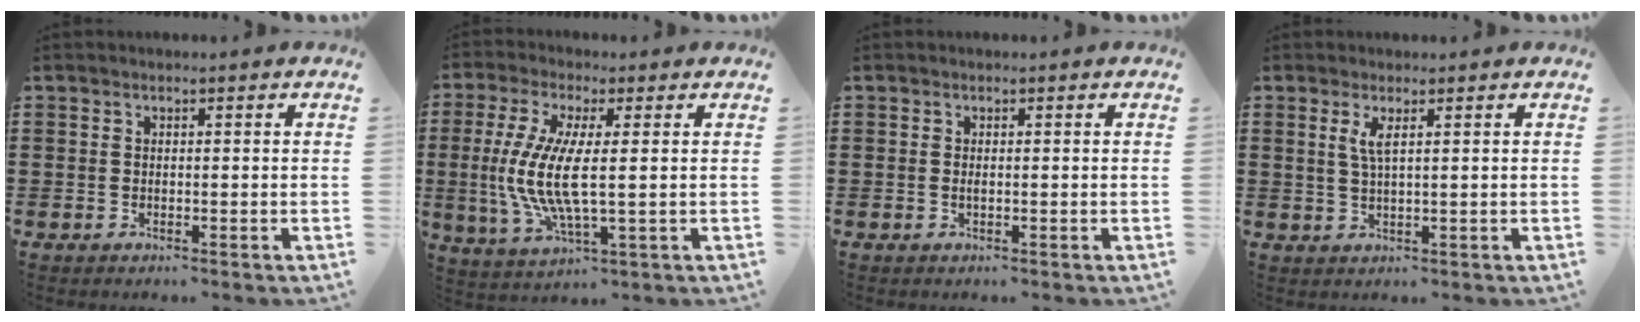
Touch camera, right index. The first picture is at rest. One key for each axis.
{"total": 9.3, "fx": 0.1, "fy": 2.2, "fz": 9.0, "tx": -0.200, "ty": -0.016, "tz": -0.005}
{"total": 0.5, "fx": 0.0, "fy": 0.0, "fz": 0.5, "tx": -0.011, "ty": -0.003, "tz": 0.000}
{"total": 2.6, "fx": 1.0, "fy": 0.4, "fz": 2.3, "tx": -0.052, "ty": -0.001, "tz": 0.018}